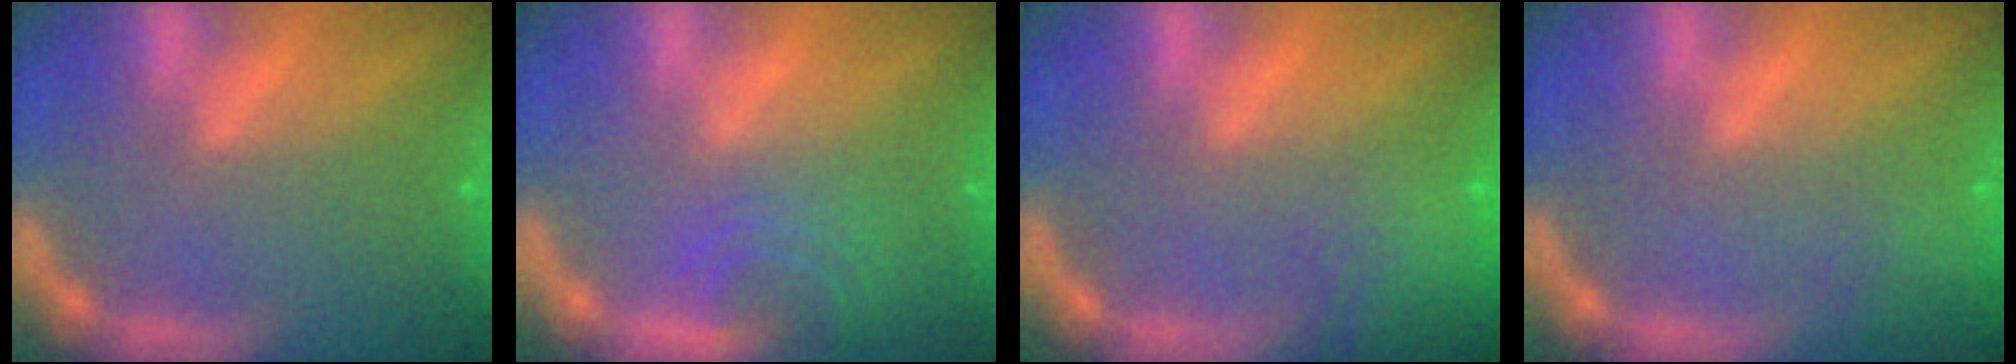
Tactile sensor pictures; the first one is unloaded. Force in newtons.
{"total": 4.0}
{"total": 7.4}
{"total": 2.9}